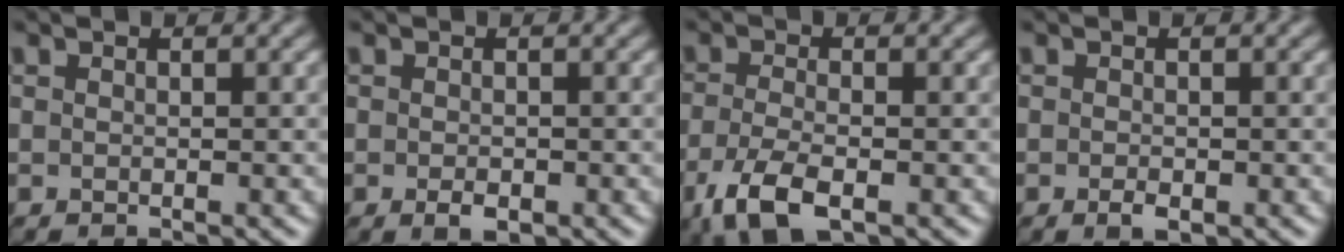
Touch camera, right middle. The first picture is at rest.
{"total": 1.5, "force": [-0.6, 0.8, 1.1], "torque": [-0.018, -0.003, -0.010]}
{"total": 4.9, "force": [-2.4, 1.9, 3.8], "torque": [-0.093, -0.013, -0.053]}
{"total": 1.1, "force": [-0.5, 0.6, 0.9], "torque": [-0.015, -0.003, -0.007]}